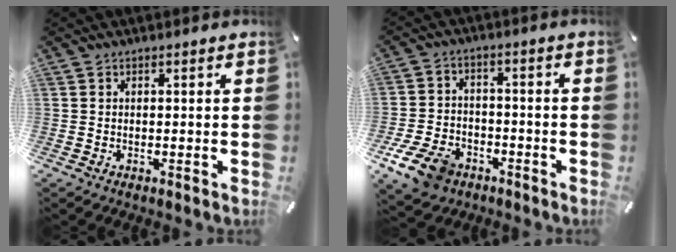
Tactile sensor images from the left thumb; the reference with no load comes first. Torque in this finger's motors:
{"motor_torque": [0.88, 2.20, 0.90, 0.60, 0.07]}